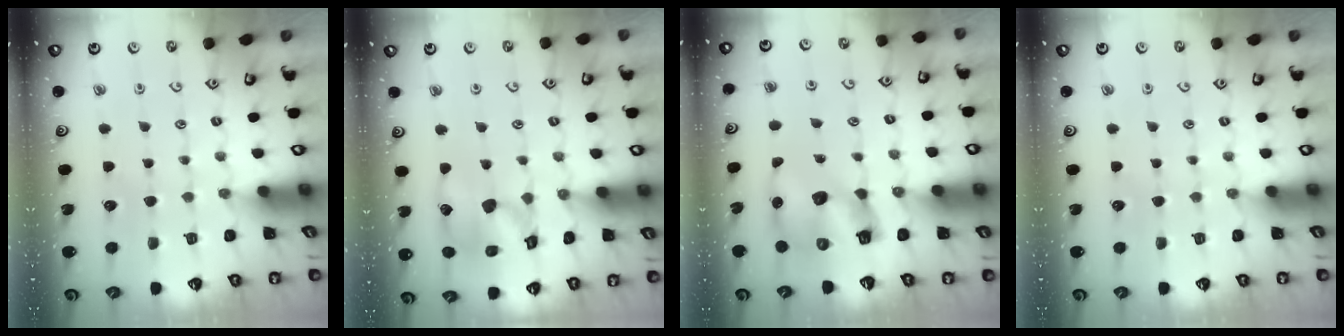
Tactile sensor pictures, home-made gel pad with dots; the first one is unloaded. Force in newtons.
{"total": 11.8, "press": 11.7, "slide": 1.8}
{"total": 10.6, "press": 10.5, "slide": 1.3}
{"total": 0.0}